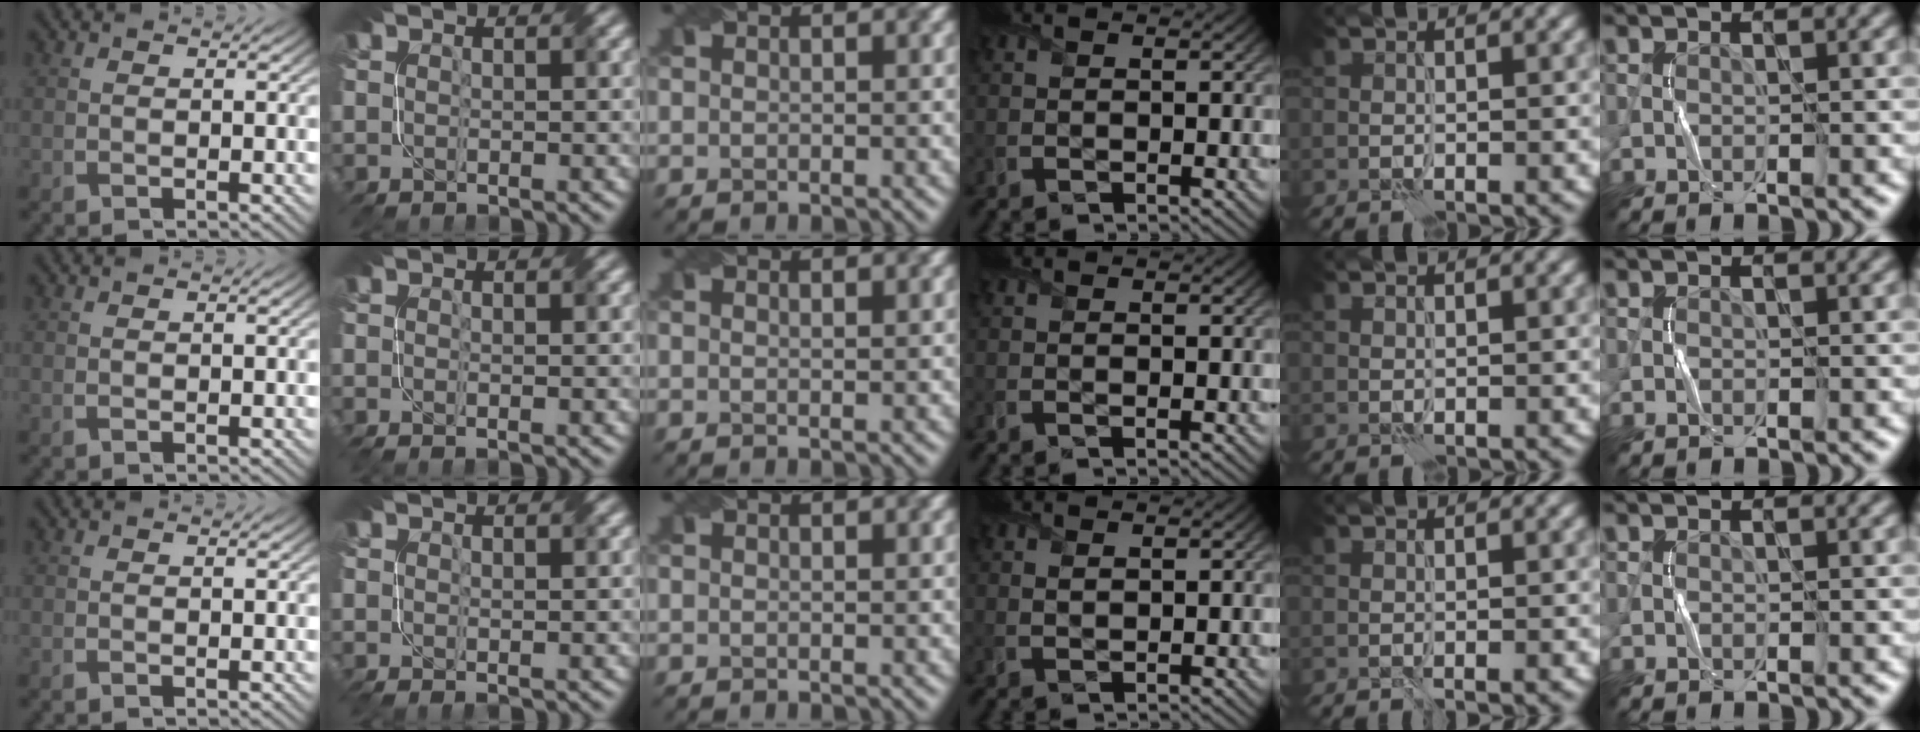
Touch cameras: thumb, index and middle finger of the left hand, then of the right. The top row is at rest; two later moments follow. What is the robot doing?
{"motion": "fold", "object": "netting"}